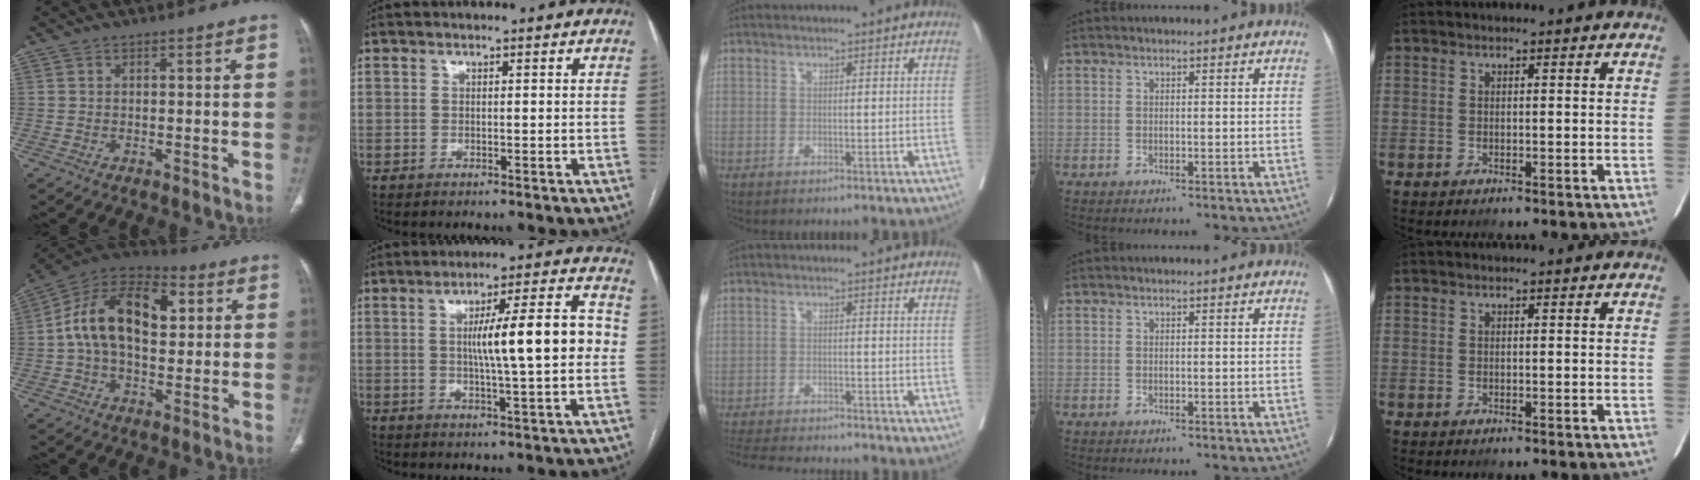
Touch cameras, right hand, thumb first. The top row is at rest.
{"thumb": {"total": 18.3, "force": [2.8, 11.2, 14.2], "torque": [-0.222, 0.027, 0.040]}, "index": {"total": 12.8, "force": [0.9, 1.1, 12.7], "torque": [-0.192, 0.020, 0.013]}, "middle": {"total": 12.3, "force": [-11.4, 1.8, 4.3], "torque": [-0.073, -0.011, -0.161]}}